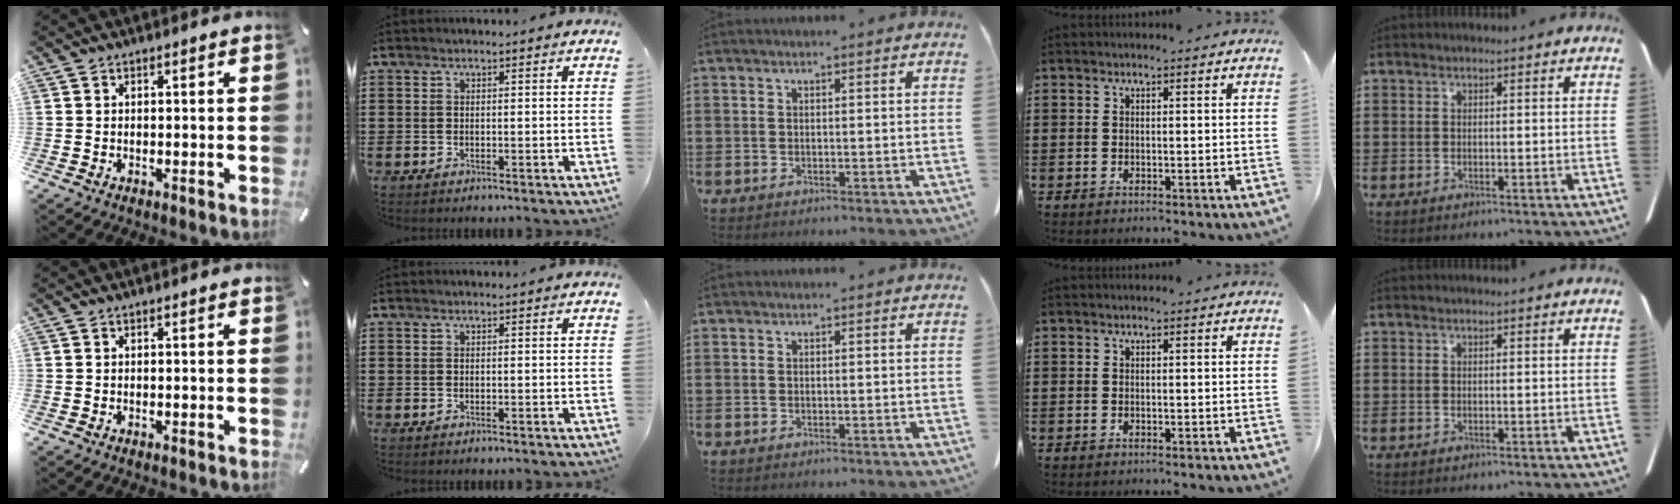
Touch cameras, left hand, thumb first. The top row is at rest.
{}